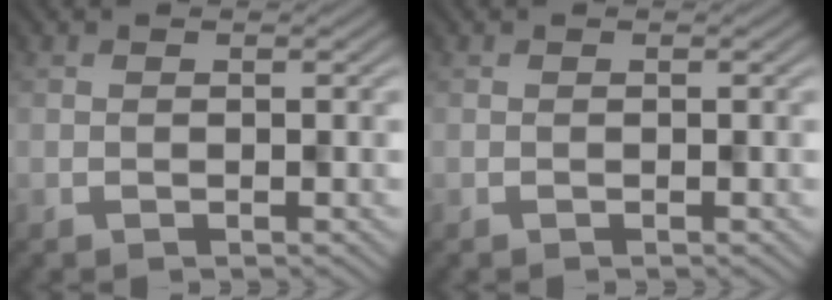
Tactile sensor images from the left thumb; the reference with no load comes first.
{"total": 0.0}